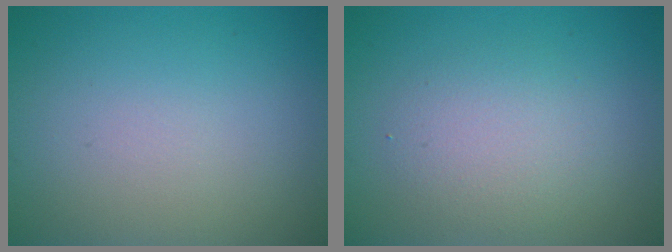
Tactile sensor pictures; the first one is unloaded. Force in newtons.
{"total": 2.9, "press": 2.9, "slide": 0.3}